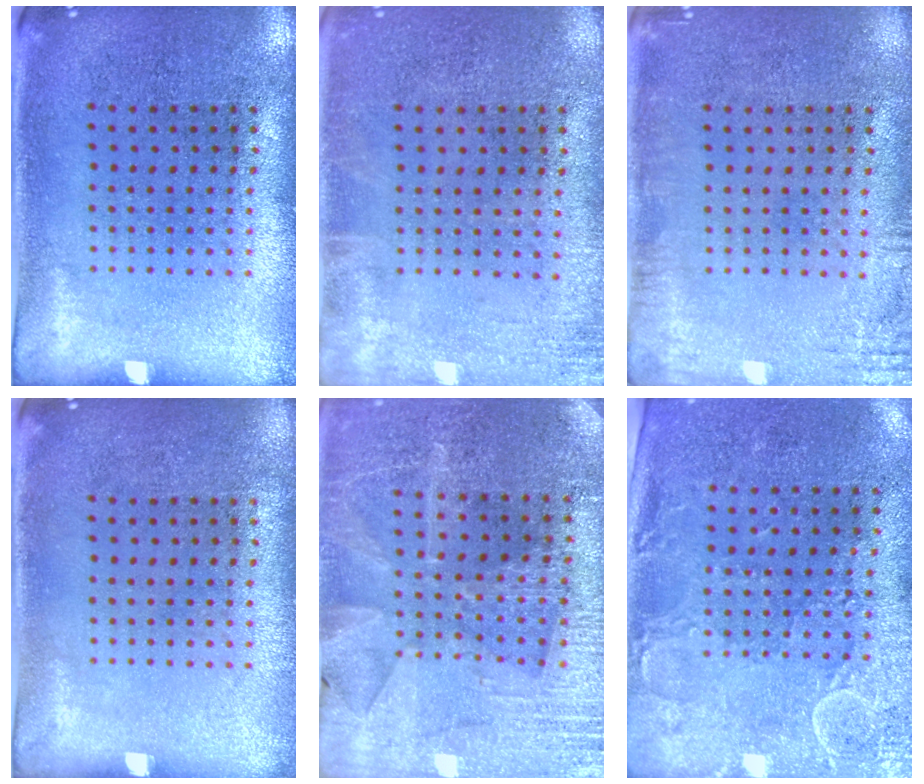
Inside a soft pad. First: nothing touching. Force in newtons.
{"total": 1.5, "press": 1.5, "slide": 0.2}
{"total": 2.3, "press": 2.3, "slide": 0.3}
{"total": 0.0}
{"total": 3.0, "press": 3.0, "slide": 0.6}
{"total": 3.0, "press": 2.4, "slide": 1.7}